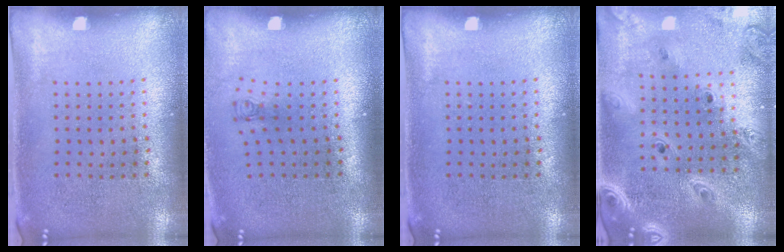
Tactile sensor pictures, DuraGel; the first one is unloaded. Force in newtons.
{"total": 0.7, "press": 0.4, "slide": 0.6}
{"total": 0.0}
{"total": 3.1, "press": 2.6, "slide": 1.7}